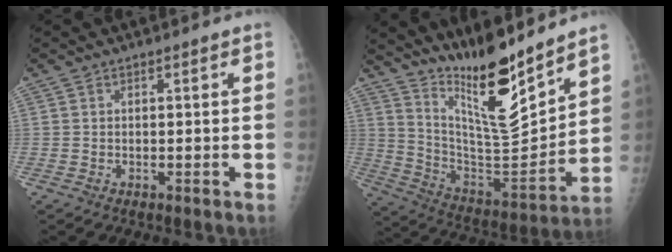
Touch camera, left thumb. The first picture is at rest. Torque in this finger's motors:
{"motor_torque": [0.62, 0.05, 1.02, -1.45, 0.31]}